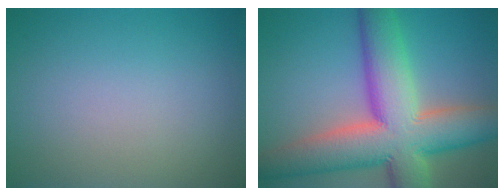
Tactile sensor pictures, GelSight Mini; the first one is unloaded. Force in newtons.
{"total": 13.4, "press": 13.4, "slide": 1.0}